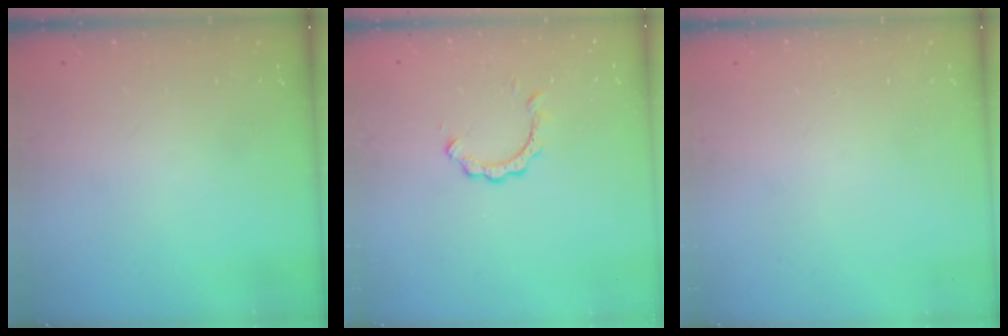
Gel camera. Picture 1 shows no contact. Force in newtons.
{"total": 2.3, "press": 2.3, "slide": 0.2}
{"total": 0.0}